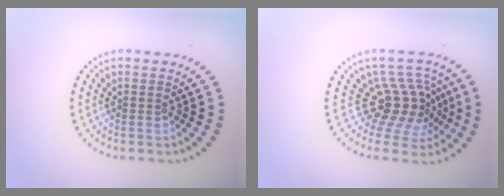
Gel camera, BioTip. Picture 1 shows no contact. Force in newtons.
{"total": 4.5, "press": 3.2, "slide": 3.1}